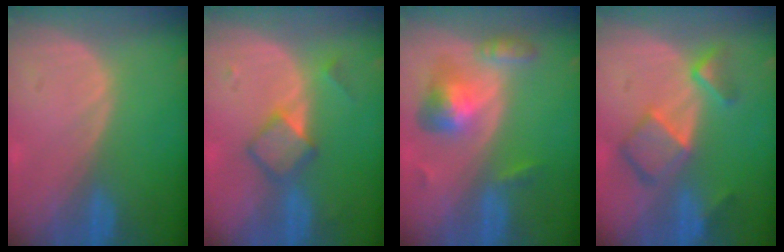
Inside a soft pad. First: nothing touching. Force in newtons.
{"total": 4.7, "press": 4.6, "slide": 0.3}
{"total": 6.5, "press": 6.0, "slide": 2.5}
{"total": 7.6, "press": 6.6, "slide": 3.8}